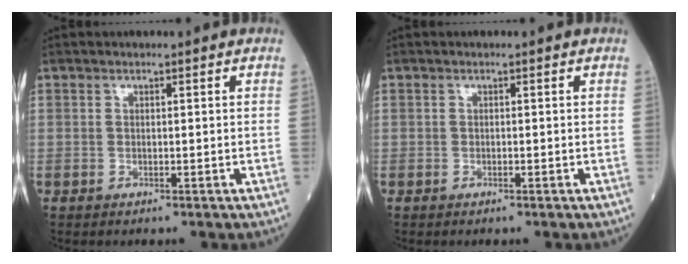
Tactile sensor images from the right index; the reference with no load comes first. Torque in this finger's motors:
{"motor_torque": [-0.11, -0.04, -0.03, -0.01]}